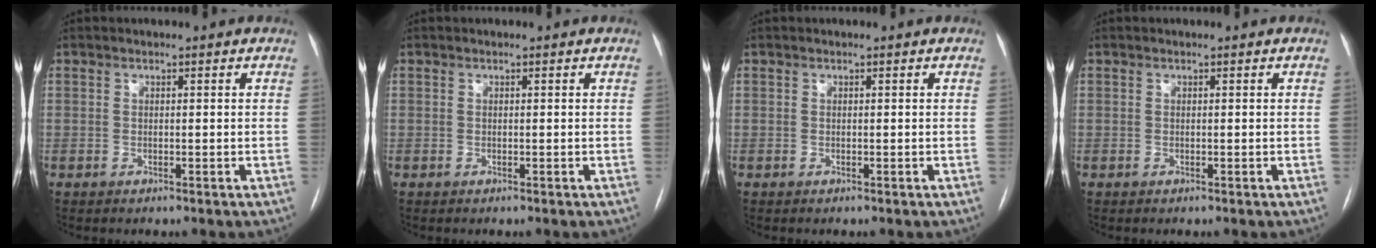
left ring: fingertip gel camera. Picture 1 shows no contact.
{"total": 0.0}
{"total": 0.0}
{"total": 0.0}